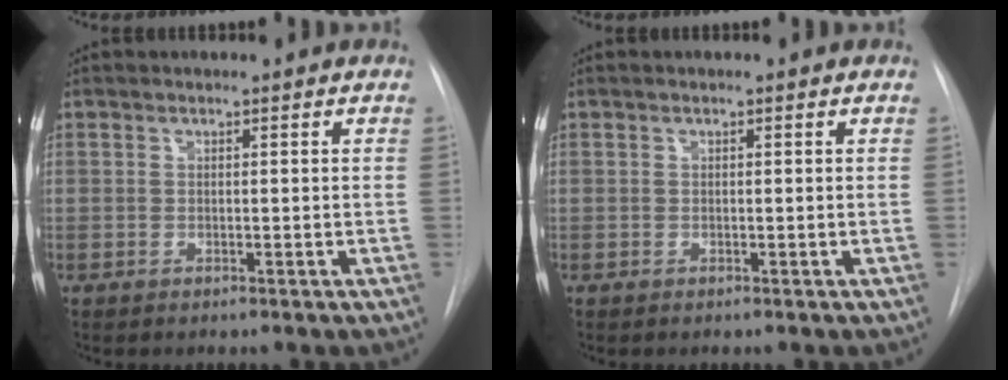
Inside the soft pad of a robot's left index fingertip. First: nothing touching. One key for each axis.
{"total": 0.0}